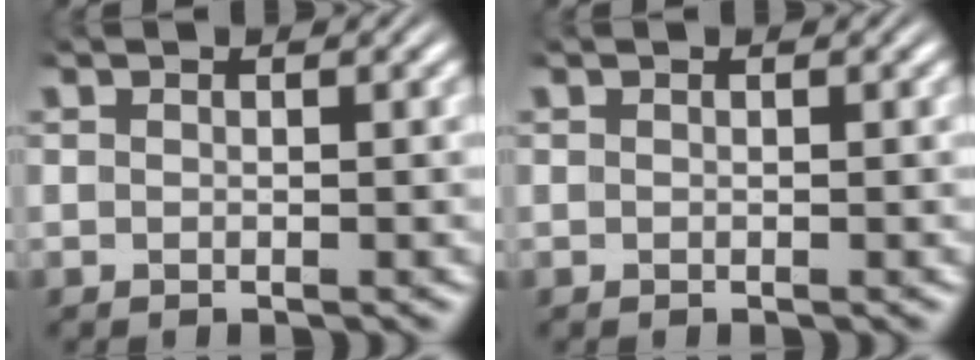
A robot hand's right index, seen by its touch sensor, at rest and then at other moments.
{"total": 0.0}